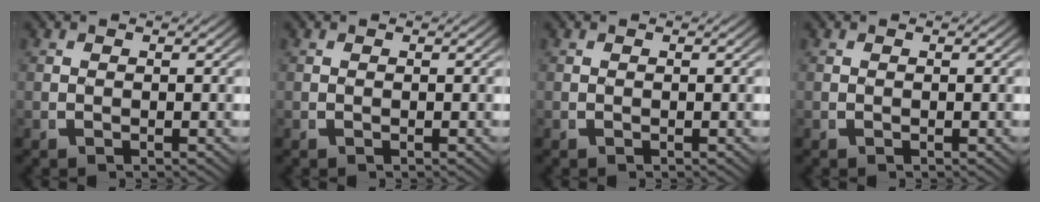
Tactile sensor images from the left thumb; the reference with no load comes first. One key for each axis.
{"total": 0.0}
{"total": 0.0}
{"total": 0.0}